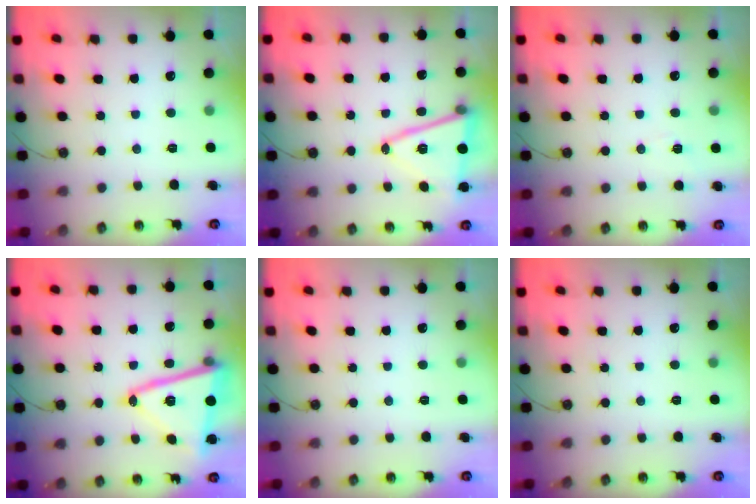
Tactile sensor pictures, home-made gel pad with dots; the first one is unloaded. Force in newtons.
{"total": 15.0, "press": 14.6, "slide": 3.7}
{"total": 3.5, "press": 3.1, "slide": 1.6}
{"total": 18.6, "press": 18.5, "slide": 1.7}
{"total": 0.0}
{"total": 0.0}